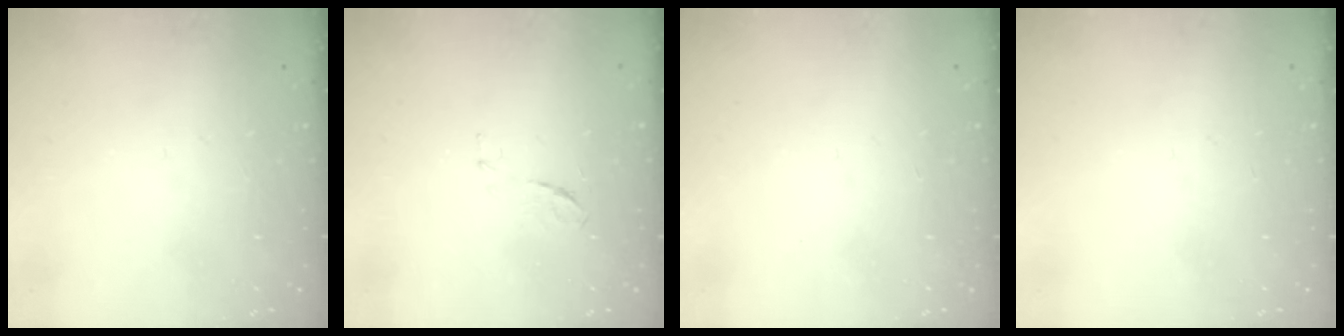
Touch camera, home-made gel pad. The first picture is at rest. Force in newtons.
{"total": 6.2, "press": 6.2, "slide": 0.5}
{"total": 1.5, "press": 1.5, "slide": 0.1}
{"total": 0.0}